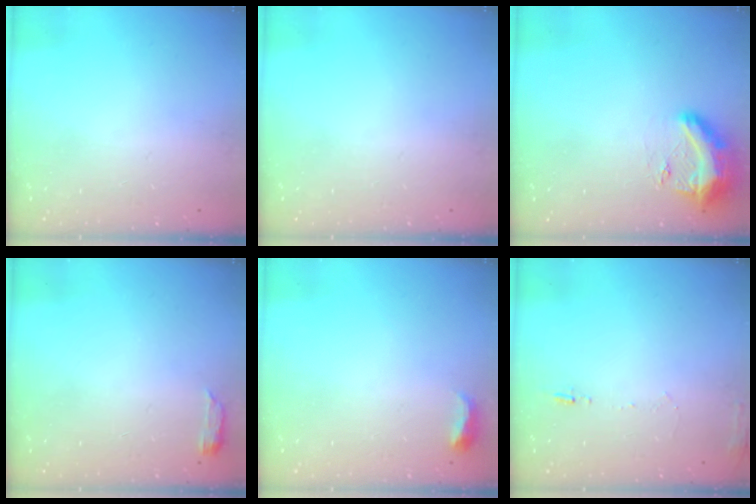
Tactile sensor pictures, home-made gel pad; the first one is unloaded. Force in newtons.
{"total": 0.0}
{"total": 10.3, "press": 10.3, "slide": 1.1}
{"total": 2.8, "press": 2.8, "slide": 0.5}
{"total": 3.9, "press": 3.8, "slide": 0.9}
{"total": 5.8, "press": 5.6, "slide": 1.6}